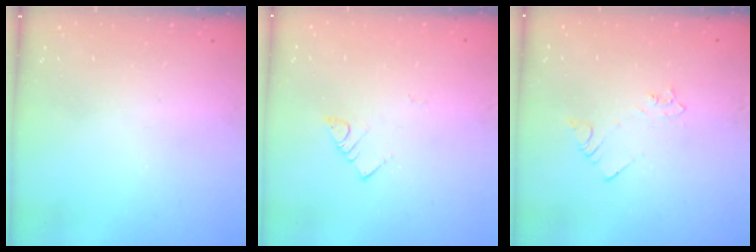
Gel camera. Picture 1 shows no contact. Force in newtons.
{"total": 3.0, "press": 3.0, "slide": 0.2}
{"total": 2.5, "press": 2.5, "slide": 0.3}